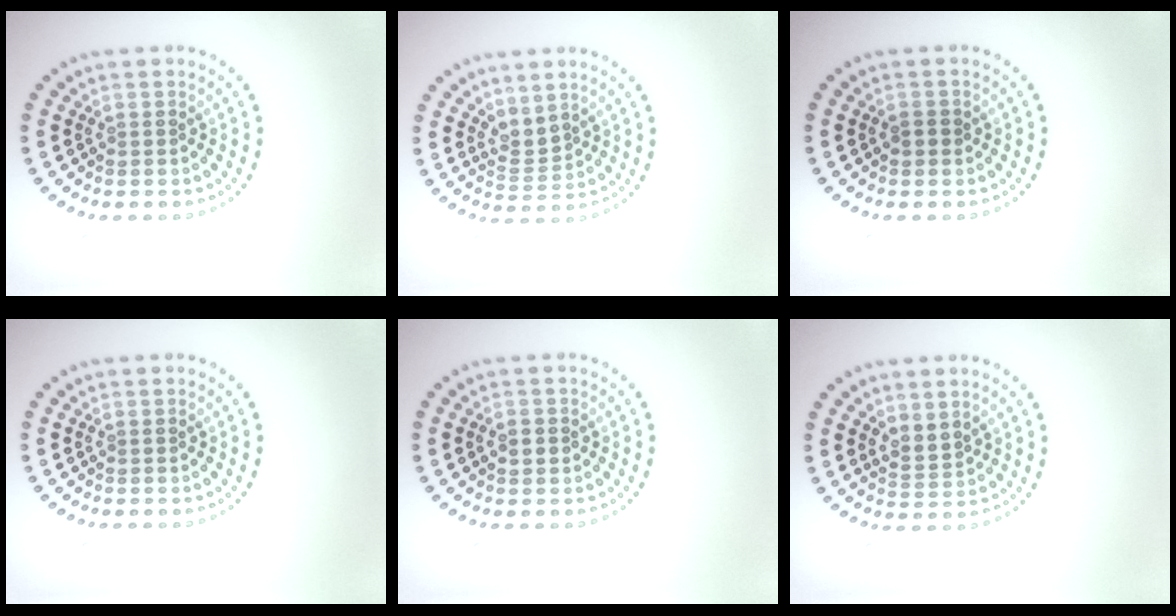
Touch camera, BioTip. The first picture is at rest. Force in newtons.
{"total": 1.9, "press": 1.4, "slide": 1.2}
{"total": 1.1, "press": 1.1, "slide": 0.2}
{"total": 0.0}
{"total": 1.0, "press": 0.9, "slide": 0.2}
{"total": 1.8, "press": 1.4, "slide": 1.2}